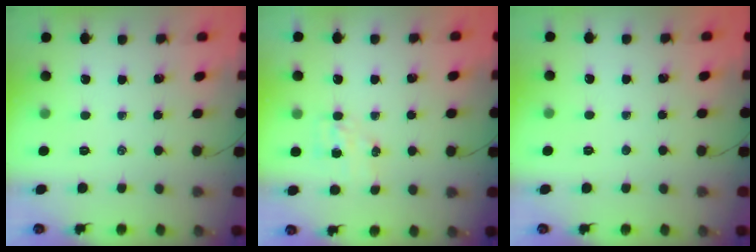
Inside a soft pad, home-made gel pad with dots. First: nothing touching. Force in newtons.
{"total": 5.1, "press": 5.0, "slide": 0.8}
{"total": 0.0}